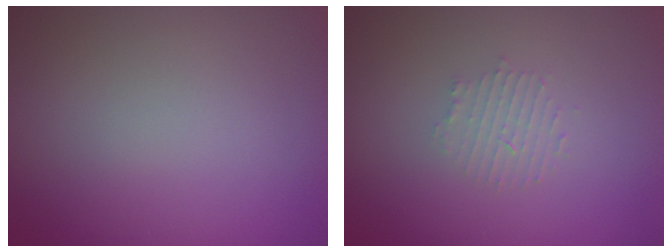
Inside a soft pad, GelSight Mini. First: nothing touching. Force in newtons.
{"total": 1.6, "press": 1.5, "slide": 0.3}